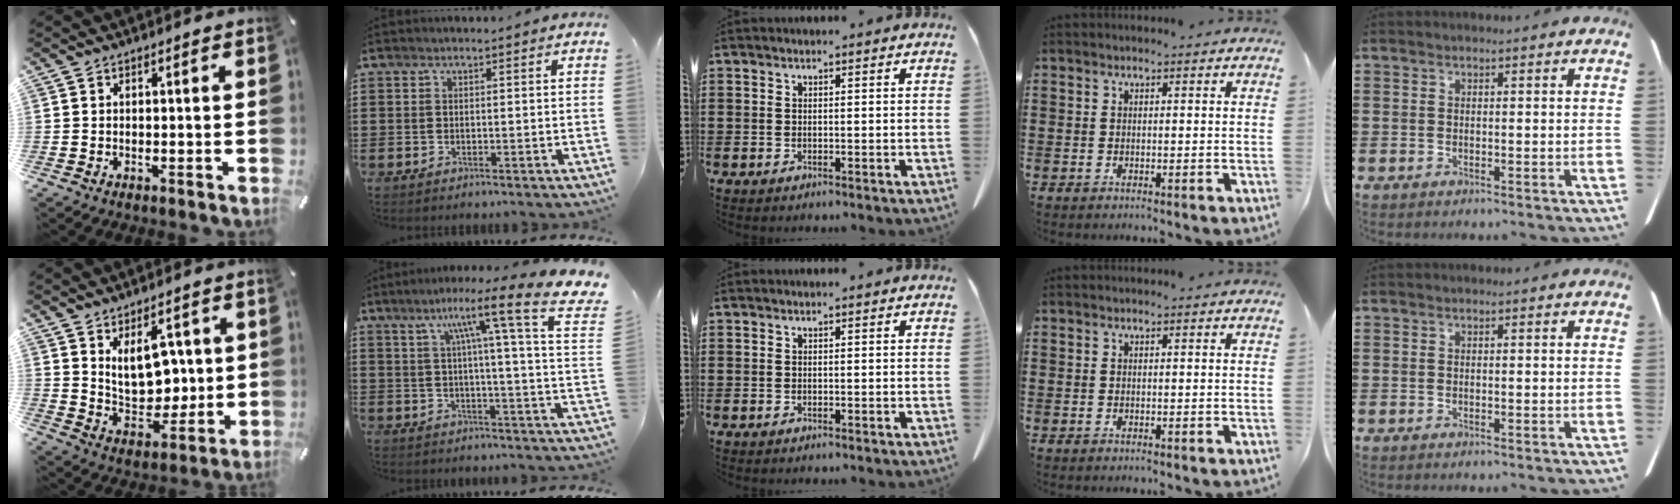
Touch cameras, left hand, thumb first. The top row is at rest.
{"thumb": {"total": 11.3, "force": [3.7, 7.8, 7.3], "torque": [-0.112, -0.017, 0.071]}, "index": {"total": 13.0, "force": [6.9, 0.4, 11.0], "torque": [-0.195, -0.040, 0.089]}}